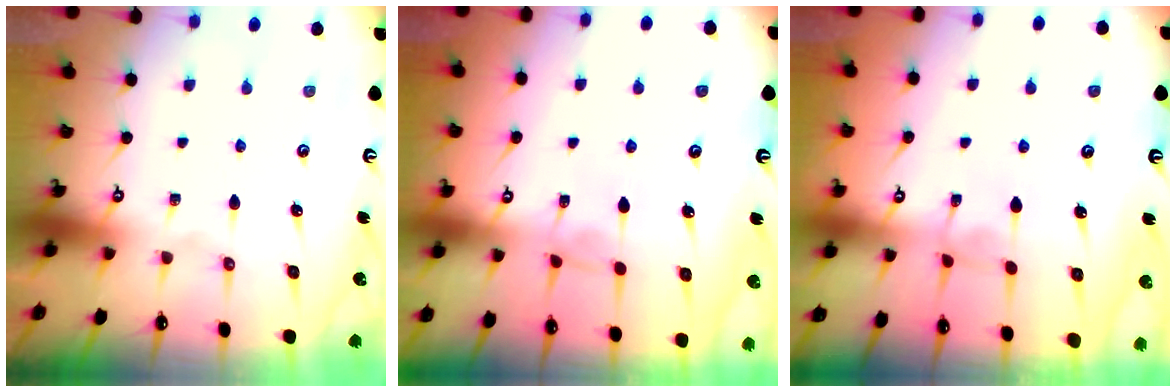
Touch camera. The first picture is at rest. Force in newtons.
{"total": 2.1, "press": 2.0, "slide": 0.3}
{"total": 1.6, "press": 1.5, "slide": 0.2}